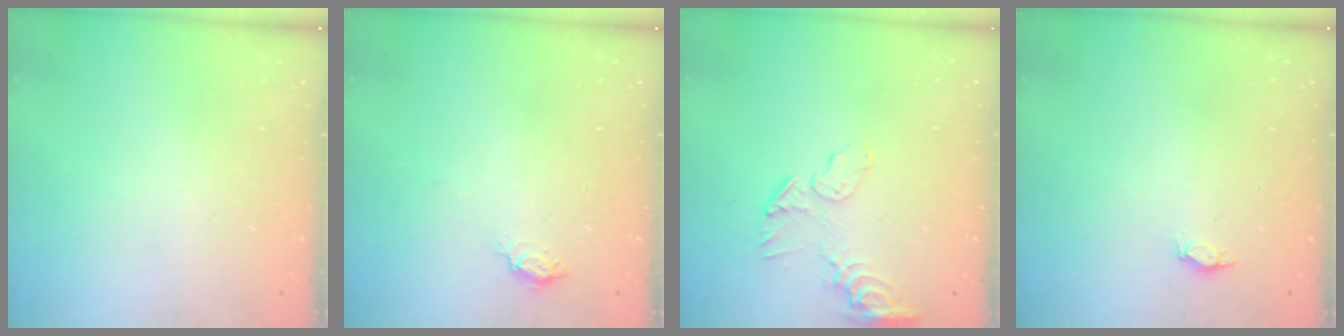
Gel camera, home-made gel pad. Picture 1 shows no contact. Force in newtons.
{"total": 4.3, "press": 4.3, "slide": 0.5}
{"total": 10.3, "press": 10.2, "slide": 1.1}
{"total": 2.9, "press": 2.7, "slide": 1.1}